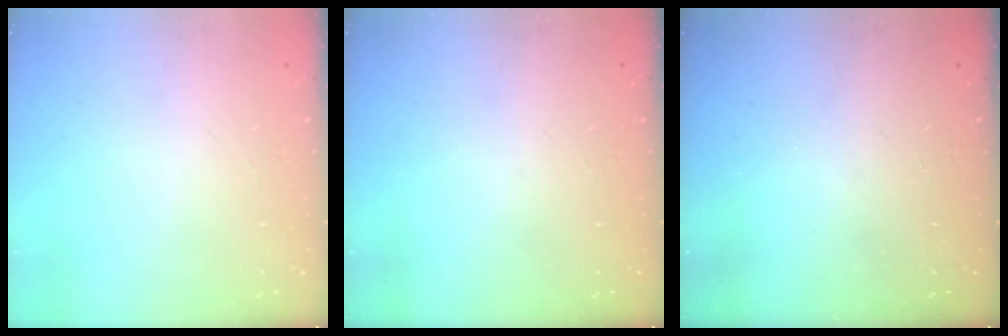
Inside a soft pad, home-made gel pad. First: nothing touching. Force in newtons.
{"total": 0.0}
{"total": 0.0}